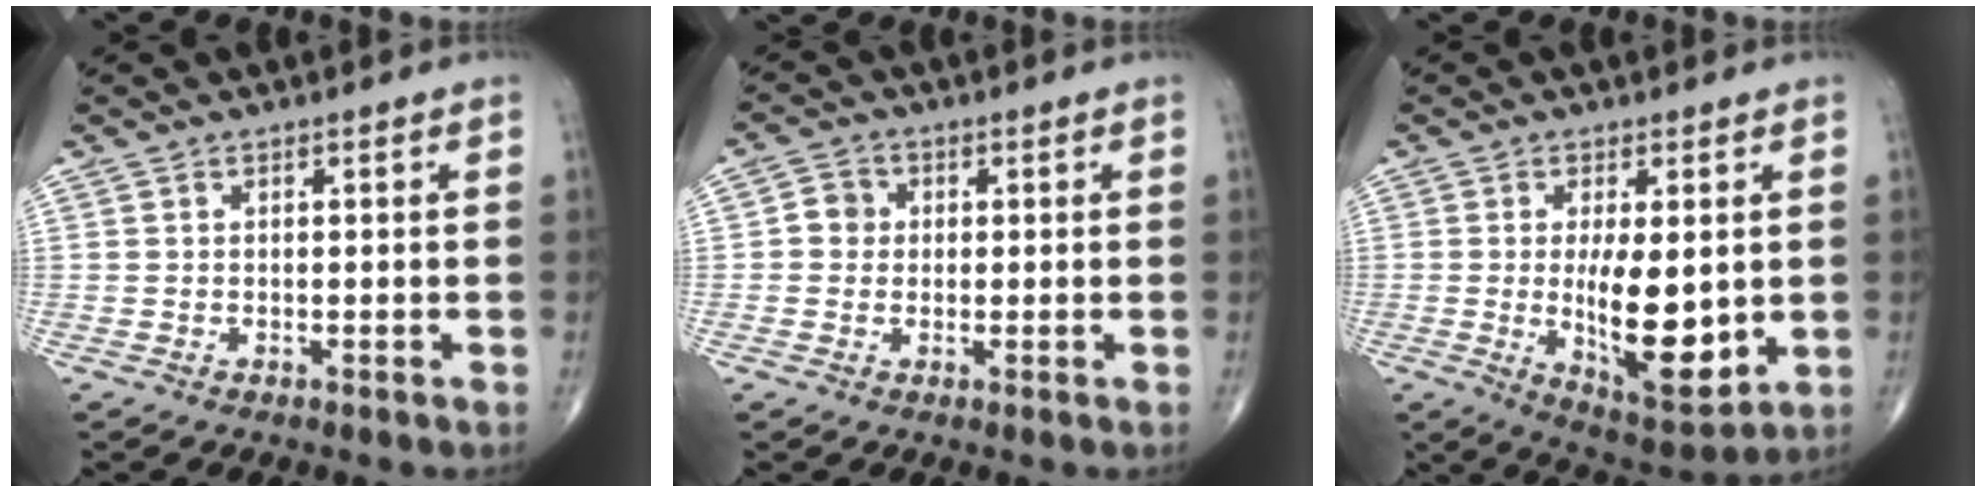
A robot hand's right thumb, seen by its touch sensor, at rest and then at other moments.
{"total": 3.9, "force": [0.1, 3.6, 1.4], "torque": [-0.002, 0.008, -0.008]}
{"total": 13.6, "force": [-0.6, 5.2, 12.6], "torque": [-0.182, -0.029, 0.004]}